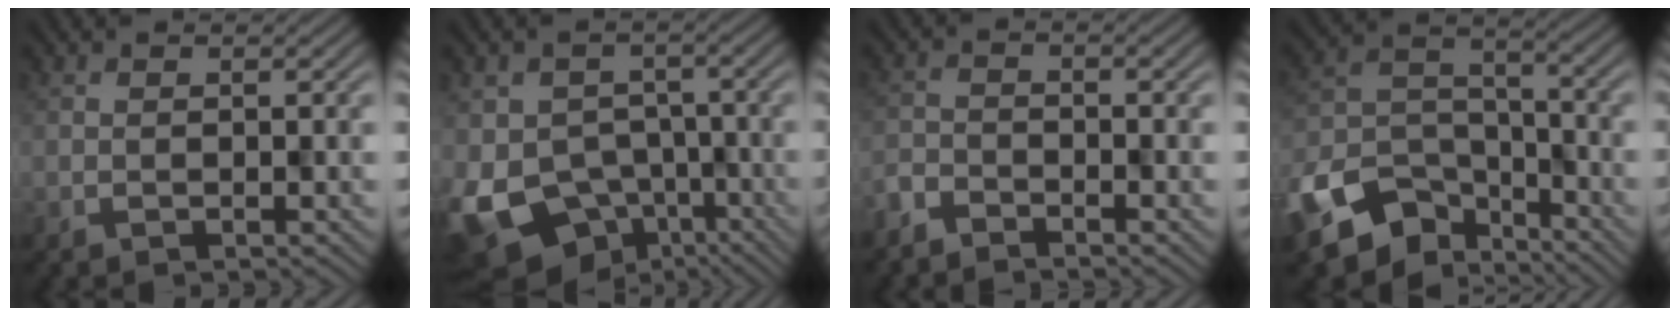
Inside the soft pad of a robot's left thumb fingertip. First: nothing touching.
{"total": 12.7, "force": [-6.3, 9.3, 5.8], "torque": [-0.135, -0.036, -0.076]}
{"total": 2.7, "force": [-2.7, 0.4, -0.1], "torque": [0.001, -0.007, -0.059]}
{"total": 11.9, "force": [-8.4, 6.8, 4.9], "torque": [-0.124, -0.022, -0.145]}